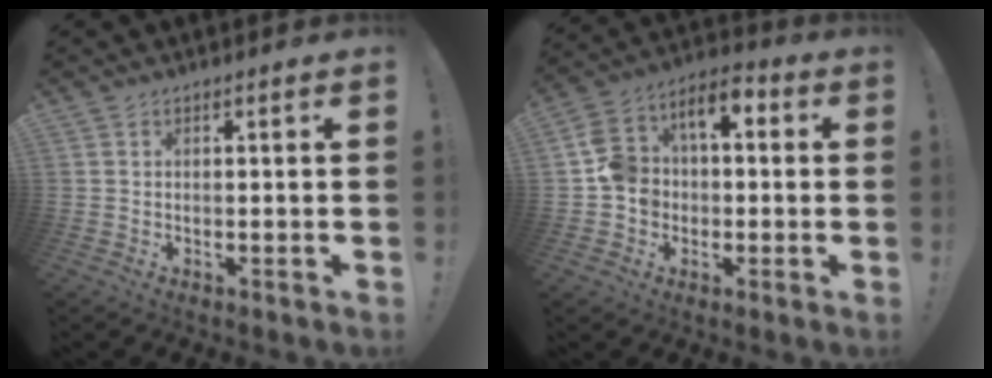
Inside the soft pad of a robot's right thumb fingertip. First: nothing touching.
{"total": 10.9, "force": [-0.4, 9.6, 5.1], "torque": [-0.085, 0.024, 0.000]}